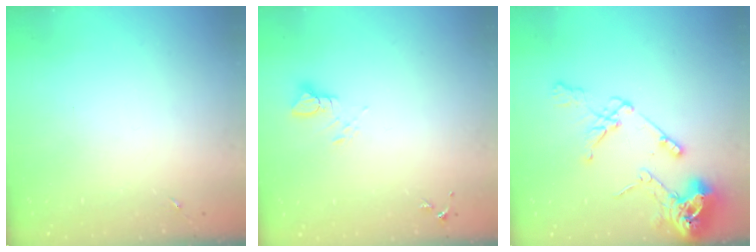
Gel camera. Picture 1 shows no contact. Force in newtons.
{"total": 3.7, "press": 3.7, "slide": 0.1}
{"total": 15.7, "press": 15.6, "slide": 2.0}